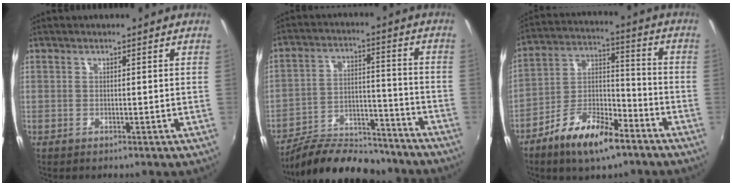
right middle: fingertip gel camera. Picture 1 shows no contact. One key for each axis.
{"total": 18.6, "fx": -16.0, "fy": 6.3, "fz": 7.2, "tx": -0.138, "ty": 0.016, "tz": -0.234}
{"total": 13.6, "fx": -8.3, "fy": 5.3, "fz": 9.3, "tx": -0.179, "ty": 0.004, "tz": -0.146}